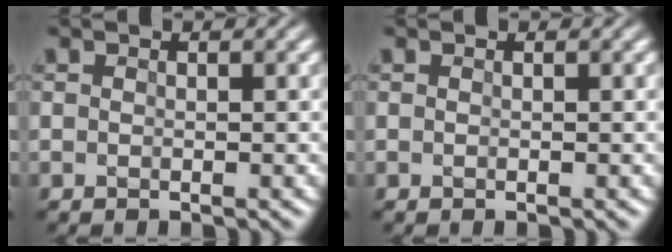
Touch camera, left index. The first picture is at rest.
{"total": 0.0}